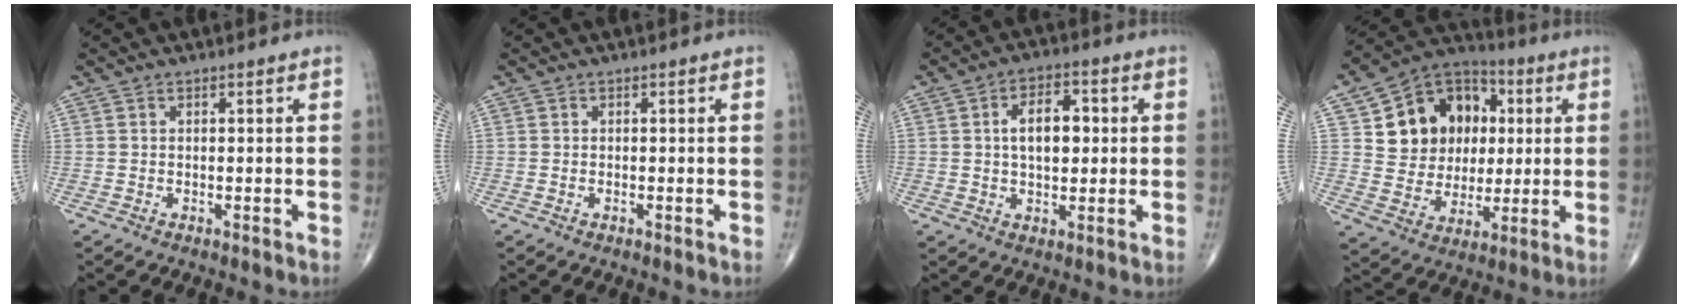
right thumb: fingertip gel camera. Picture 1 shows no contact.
{"total": 0.0}
{"total": 8.3, "force": [1.0, 4.8, 6.7], "torque": [-0.088, 0.011, 0.013]}
{"total": 17.6, "force": [4.1, 14.3, 9.3], "torque": [-0.100, 0.008, 0.074]}